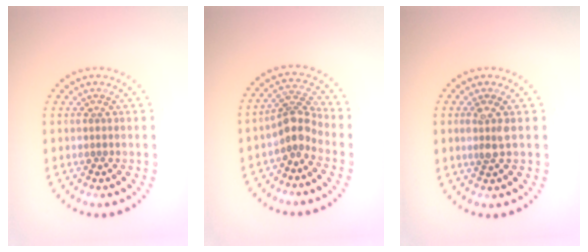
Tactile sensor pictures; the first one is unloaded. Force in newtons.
{"total": 2.8, "press": 2.1, "slide": 1.9}
{"total": 1.7, "press": 1.6, "slide": 0.6}